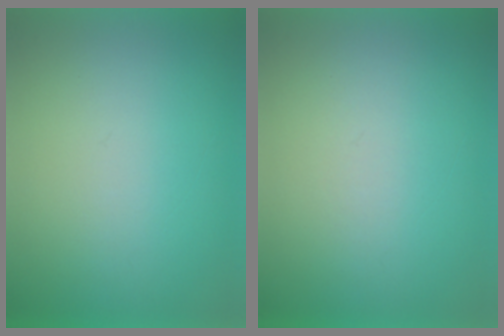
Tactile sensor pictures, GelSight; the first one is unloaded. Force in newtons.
{"total": 1.1}